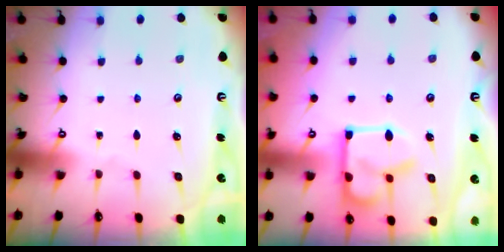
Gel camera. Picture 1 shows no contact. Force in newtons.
{"total": 12.5, "press": 12.4, "slide": 1.4}